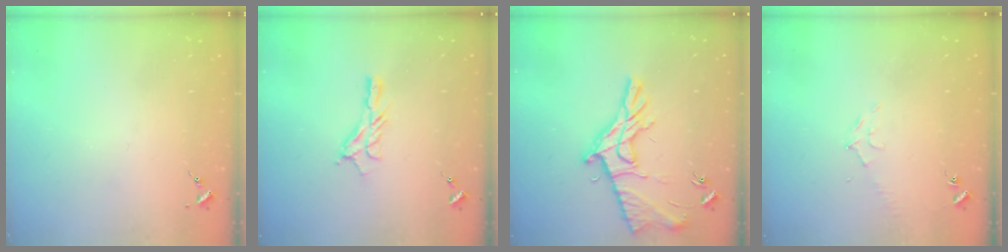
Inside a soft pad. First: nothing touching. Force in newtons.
{"total": 9.5, "press": 9.5, "slide": 0.4}
{"total": 15.3, "press": 15.3, "slide": 0.6}
{"total": 6.6, "press": 6.6, "slide": 0.8}